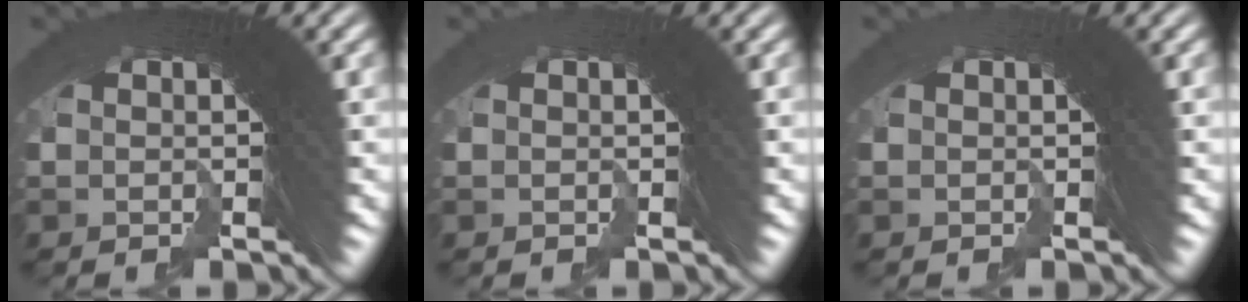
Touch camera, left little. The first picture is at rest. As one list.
[{"total": 1.3, "force": [-0.4, -0.5, -1.1], "torque": [0.018, -0.003, -0.008]}, {"total": 1.6, "force": [-0.5, -0.7, -1.4], "torque": [0.021, -0.002, -0.009]}]